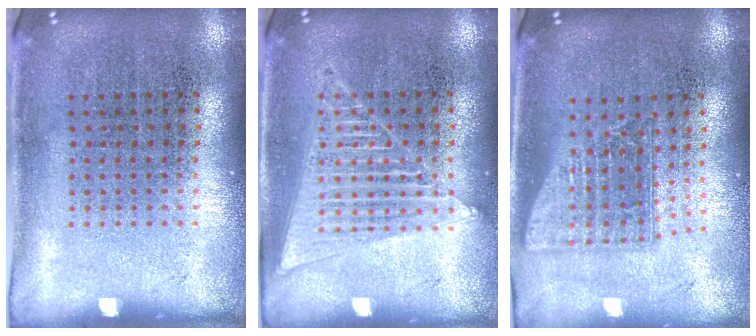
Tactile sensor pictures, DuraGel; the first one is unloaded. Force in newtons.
{"total": 1.4, "press": 1.4, "slide": 0.1}
{"total": 1.5, "press": 1.2, "slide": 0.9}